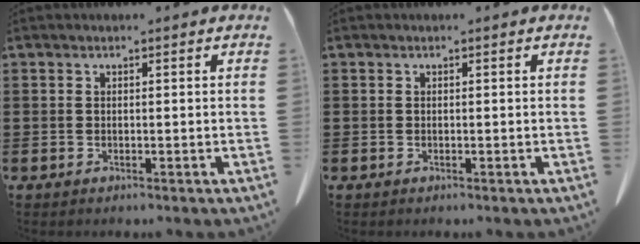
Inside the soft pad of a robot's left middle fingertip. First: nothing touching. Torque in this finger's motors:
{"motor_torque": [0.18, -0.25, 0.11, 0.01]}